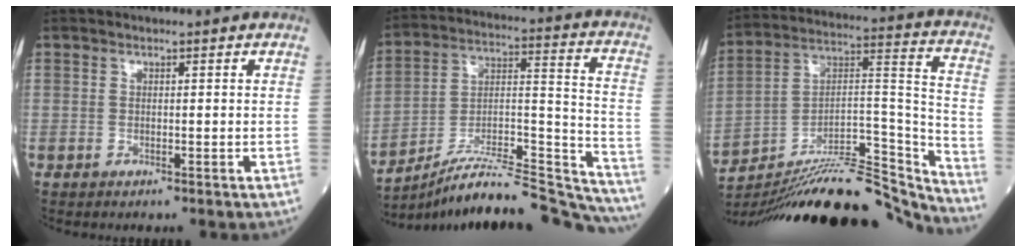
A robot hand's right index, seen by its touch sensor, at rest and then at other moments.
{"total": 26.2, "force": [-24.5, 1.4, 9.1], "torque": [-0.101, 0.020, -0.371]}
{"total": 26.0, "force": [-23.6, 3.0, 10.5], "torque": [-0.142, 0.025, -0.370]}